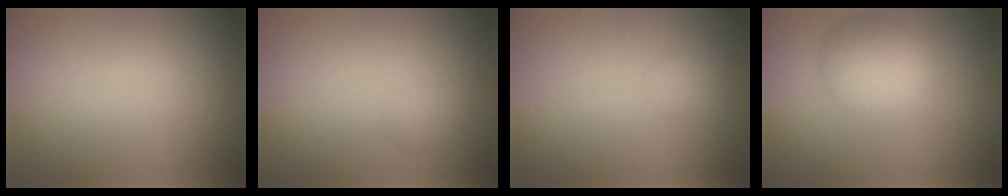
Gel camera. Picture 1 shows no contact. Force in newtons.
{"total": 0.8, "press": 0.8, "slide": 0.0}
{"total": 1.0, "press": 1.0, "slide": 0.1}
{"total": 4.2, "press": 4.2, "slide": 0.0}